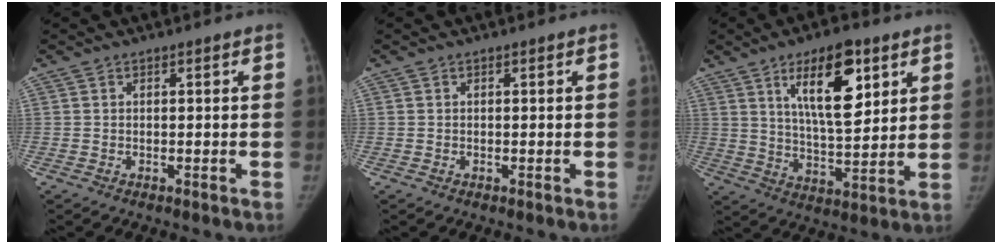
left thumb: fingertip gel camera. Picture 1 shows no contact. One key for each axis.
{"total": 0.0}
{"total": 14.3, "fx": 6.5, "fy": 5.6, "fz": 11.5, "tx": -0.151, "ty": -0.037, "tz": 0.108}